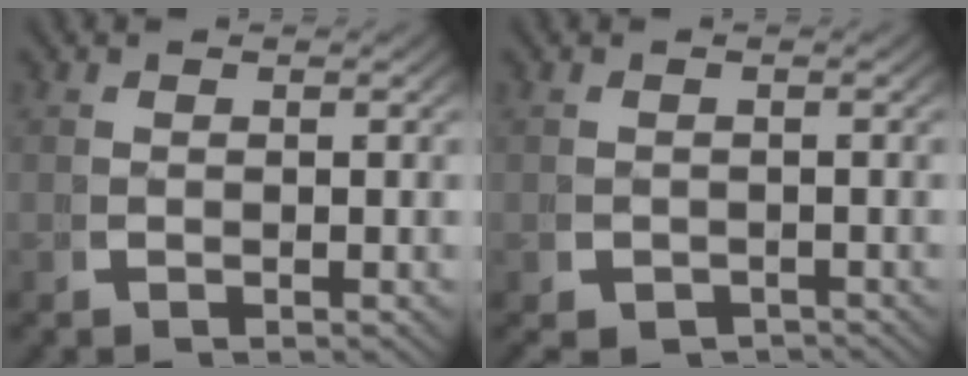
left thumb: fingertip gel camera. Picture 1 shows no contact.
{"total": 2.0, "force": [-1.5, 1.1, 0.6], "torque": [-0.007, -0.015, -0.019]}